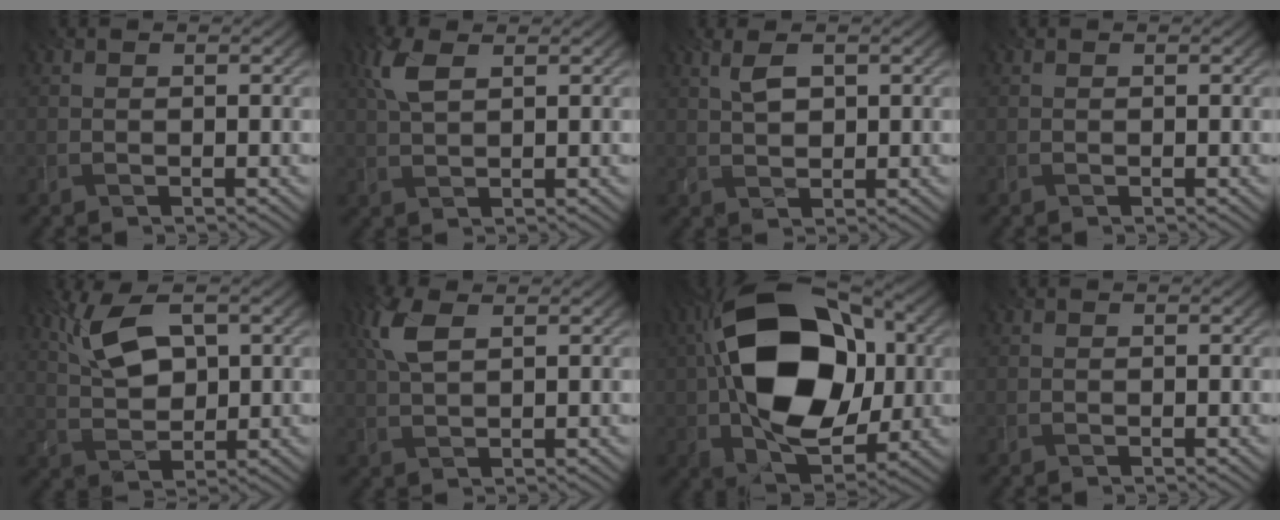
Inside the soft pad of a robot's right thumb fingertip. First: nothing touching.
{"total": 4.1, "force": [1.7, 1.7, 3.3], "torque": [-0.089, 0.009, 0.035]}
{"total": 3.1, "force": [1.2, 1.5, 2.5], "torque": [-0.058, 0.003, 0.026]}
{"total": 0.0}
{"total": 7.8, "force": [3.2, 3.8, 6.1], "torque": [-0.140, 0.010, 0.063]}
{"total": 4.8, "force": [2.0, 1.9, 3.9], "torque": [-0.107, 0.009, 0.040]}
{"total": 18.2, "force": [0.9, 11.7, 14.0], "torque": [-0.251, 0.011, 0.009]}
{"total": 0.0}